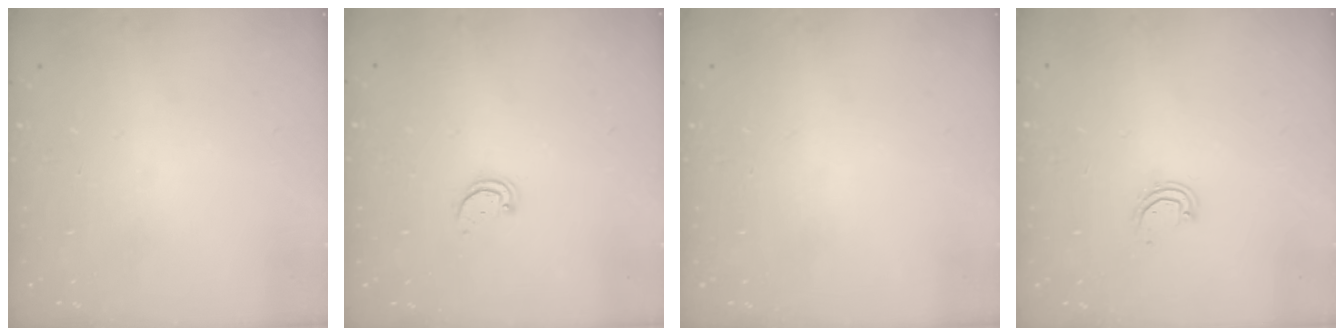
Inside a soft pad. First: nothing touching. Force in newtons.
{"total": 1.9, "press": 1.9, "slide": 0.2}
{"total": 0.0}
{"total": 3.7, "press": 3.7, "slide": 0.2}